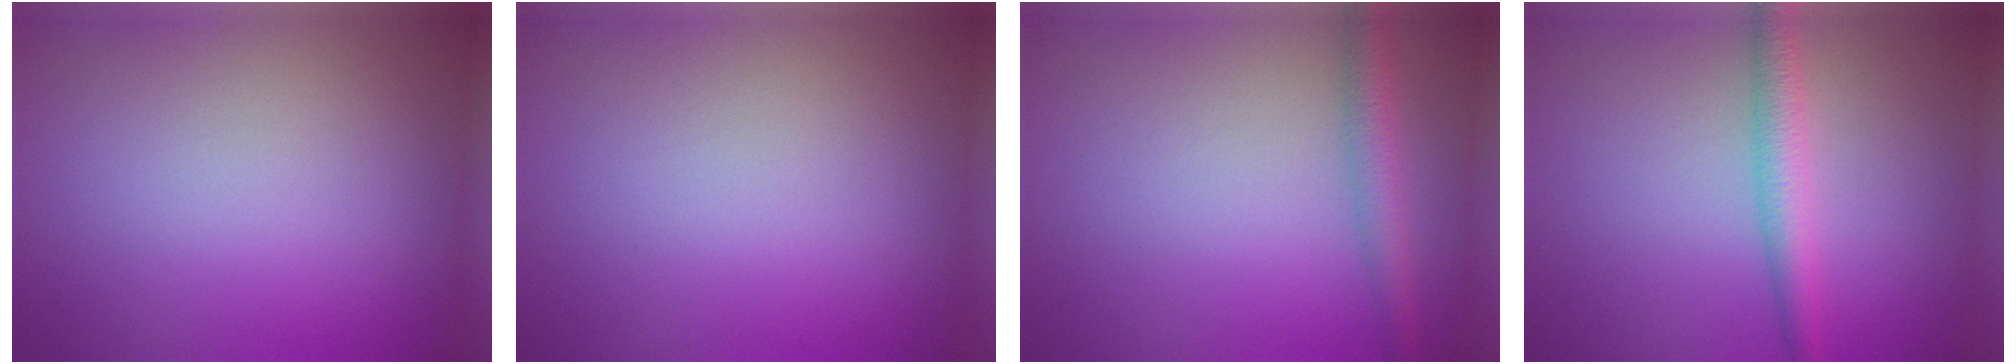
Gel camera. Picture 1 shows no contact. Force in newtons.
{"total": 0.0}
{"total": 2.9, "press": 2.9, "slide": 0.1}
{"total": 2.9, "press": 2.9, "slide": 0.1}